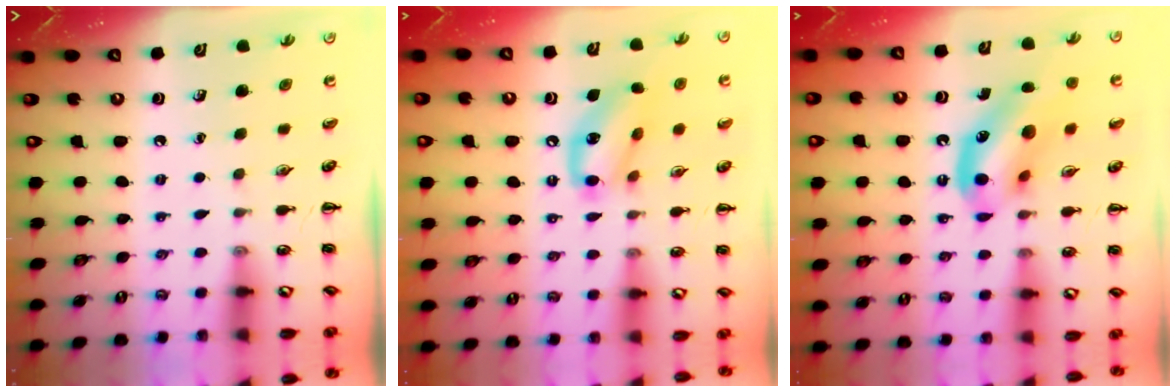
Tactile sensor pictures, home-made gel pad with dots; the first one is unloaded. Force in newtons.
{"total": 13.5, "press": 13.3, "slide": 2.4}
{"total": 13.7, "press": 13.2, "slide": 3.8}